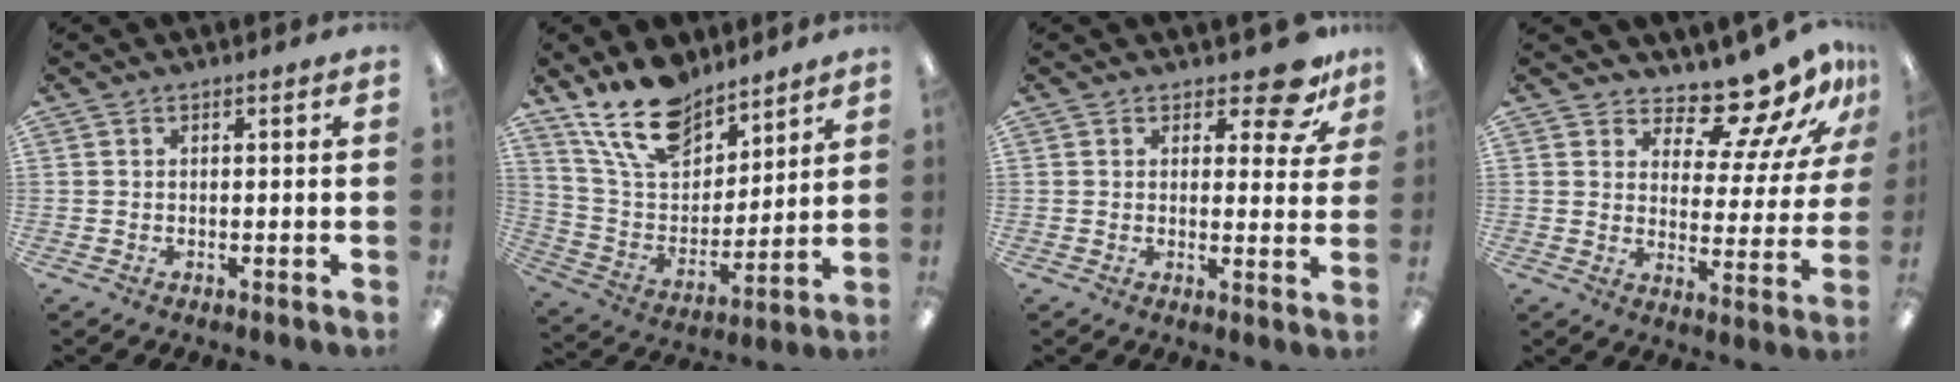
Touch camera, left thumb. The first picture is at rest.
{"total": 17.1, "force": [12.9, 8.5, 7.3], "torque": [-0.148, -0.068, 0.242]}
{"total": 8.0, "force": [5.7, 3.3, 4.6], "torque": [-0.045, -0.037, 0.096]}
{"total": 14.0, "force": [12.3, 4.1, 5.5], "torque": [-0.094, -0.099, 0.212]}